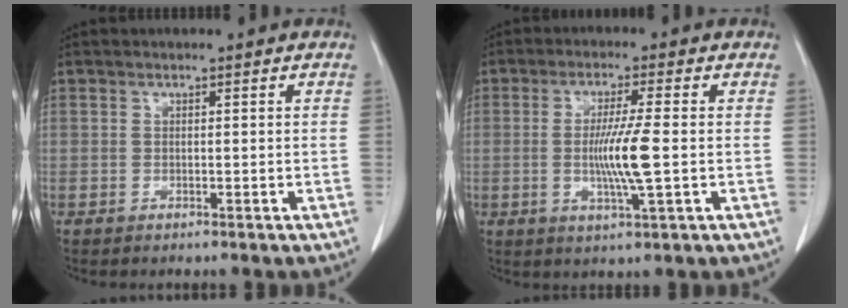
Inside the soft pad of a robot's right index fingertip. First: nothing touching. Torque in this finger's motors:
{"motor_torque": [0.69, 0.54, 0.21, 0.10]}